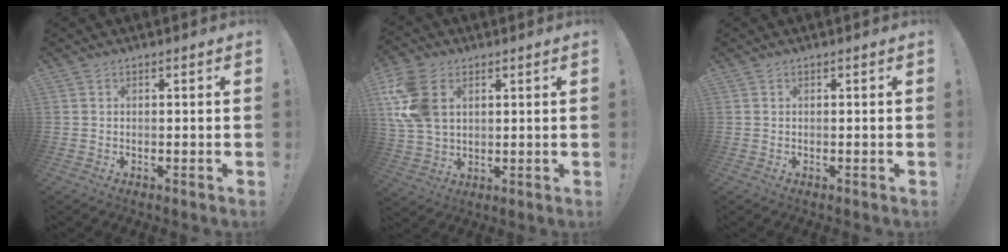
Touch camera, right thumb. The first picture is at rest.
{"total": 14.4, "force": [4.6, 9.9, 9.3], "torque": [-0.198, -0.004, 0.094]}
{"total": 0.0}